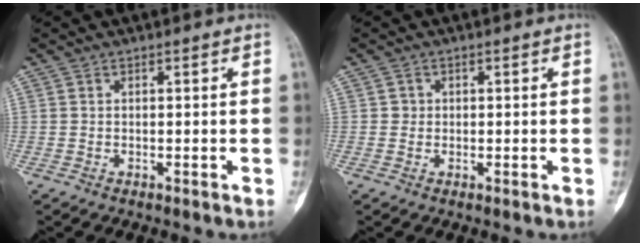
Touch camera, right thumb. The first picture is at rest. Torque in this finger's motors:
{"motor_torque": [0.08, -0.06, 0.03, 0.17, 0.03]}